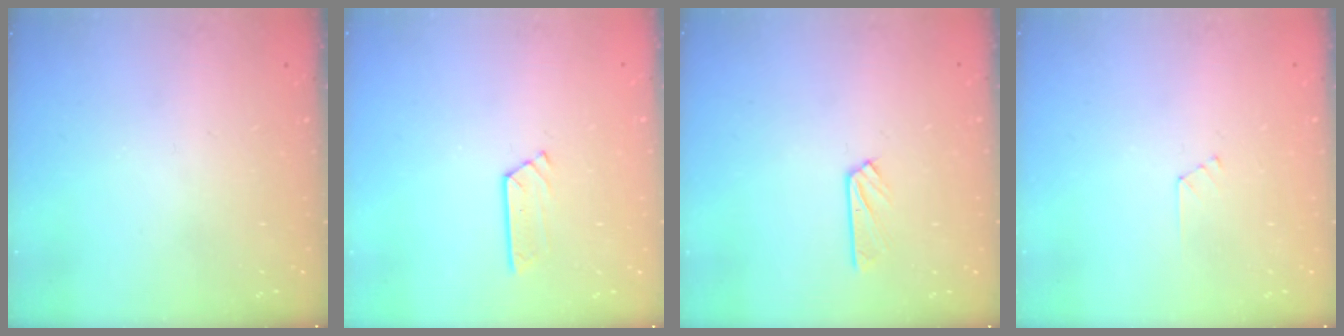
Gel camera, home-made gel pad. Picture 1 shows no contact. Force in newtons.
{"total": 3.2, "press": 3.2, "slide": 0.3}
{"total": 2.5, "press": 2.5, "slide": 0.3}
{"total": 4.9, "press": 4.9, "slide": 0.5}